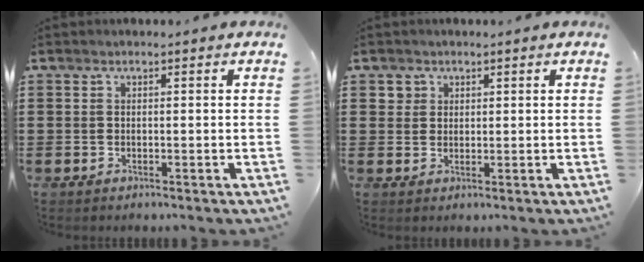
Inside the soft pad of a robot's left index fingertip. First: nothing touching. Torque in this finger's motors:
{"motor_torque": [0.51, -0.73, 0.00, -0.02]}